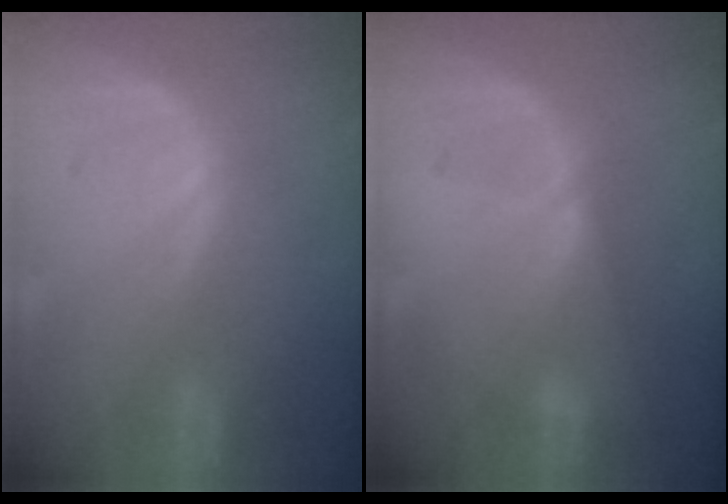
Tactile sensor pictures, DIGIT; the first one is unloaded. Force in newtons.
{"total": 2.6, "press": 2.4, "slide": 0.9}